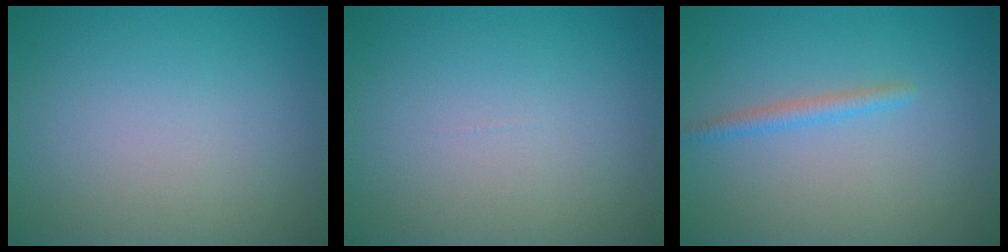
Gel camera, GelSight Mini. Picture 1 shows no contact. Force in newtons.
{"total": 0.0}
{"total": 1.4, "press": 1.4, "slide": 0.0}